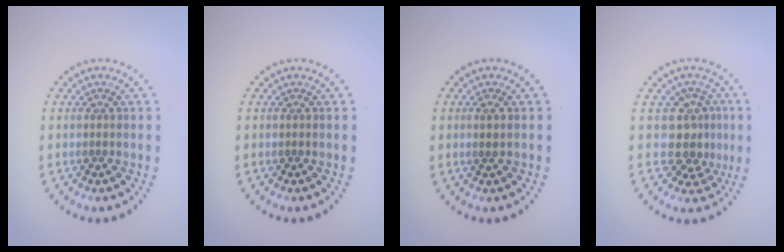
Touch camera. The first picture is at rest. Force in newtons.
{"total": 0.0}
{"total": 0.6, "press": 0.4, "slide": 0.4}
{"total": 3.2, "press": 2.6, "slide": 1.8}